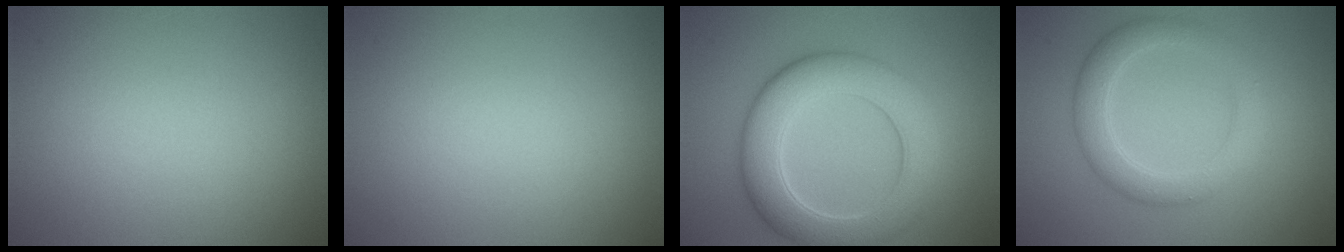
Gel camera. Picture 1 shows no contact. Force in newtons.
{"total": 0.0}
{"total": 7.1, "press": 7.1, "slide": 0.1}
{"total": 3.7, "press": 3.7, "slide": 0.0}